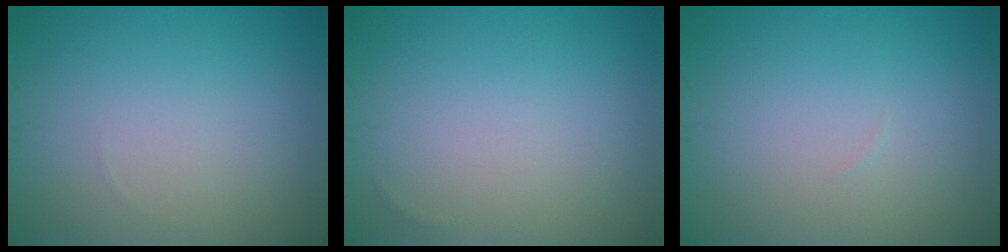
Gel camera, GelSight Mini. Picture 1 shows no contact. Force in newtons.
{"total": 0.0}
{"total": 0.0}